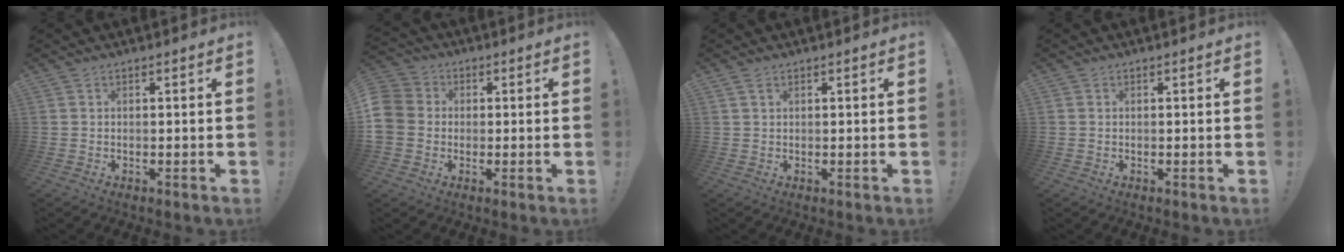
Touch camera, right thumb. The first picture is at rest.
{"total": 8.6, "force": [-0.8, 7.6, 3.9], "torque": [-0.085, 0.016, -0.011]}
{"total": 1.4, "force": [0.8, 0.7, 0.9], "torque": [-0.016, 0.000, 0.015]}
{"total": 0.0}